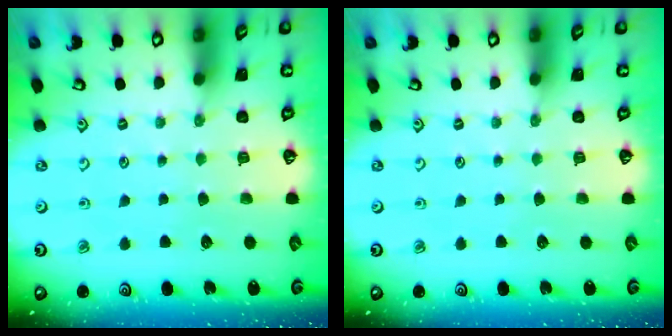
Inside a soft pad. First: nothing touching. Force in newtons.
{"total": 0.0}